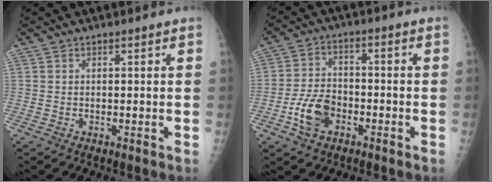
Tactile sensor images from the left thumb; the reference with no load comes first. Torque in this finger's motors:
{"motor_torque": [-1.05, 1.11, 0.56, 0.52, 0.07]}